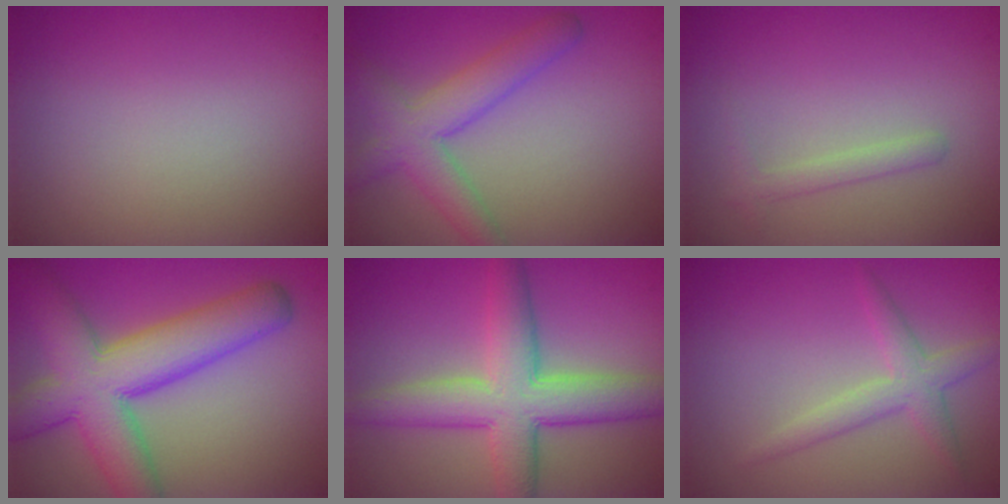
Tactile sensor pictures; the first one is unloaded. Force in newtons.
{"total": 4.8, "press": 4.8, "slide": 0.2}
{"total": 1.3, "press": 1.3, "slide": 0.1}
{"total": 9.9, "press": 9.9, "slide": 0.4}
{"total": 7.6, "press": 7.6, "slide": 0.5}
{"total": 2.7, "press": 2.7, "slide": 0.1}